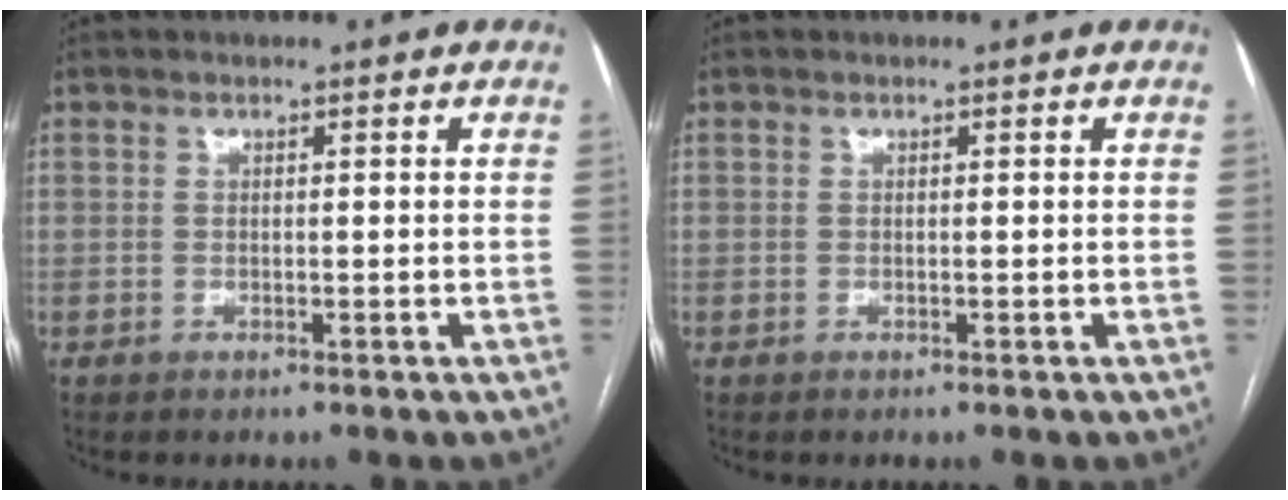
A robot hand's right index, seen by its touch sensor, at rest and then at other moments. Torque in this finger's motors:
{"motor_torque": [-0.01, 0.01, 0.00, 0.00]}